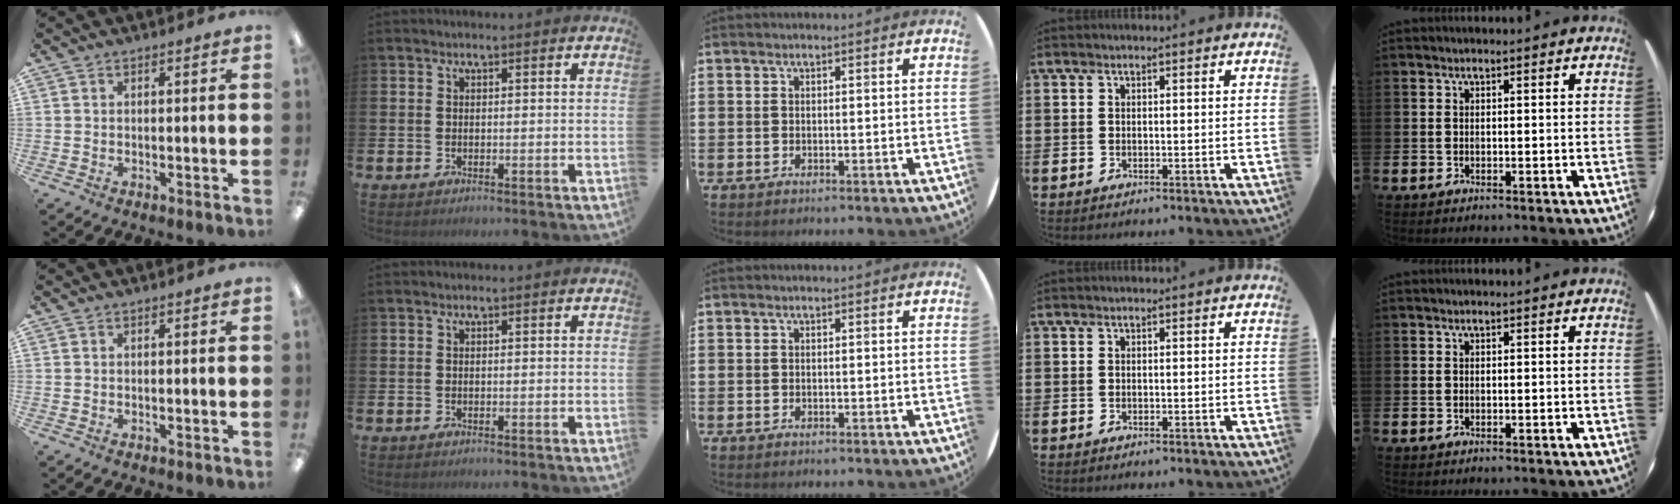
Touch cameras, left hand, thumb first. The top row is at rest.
{}